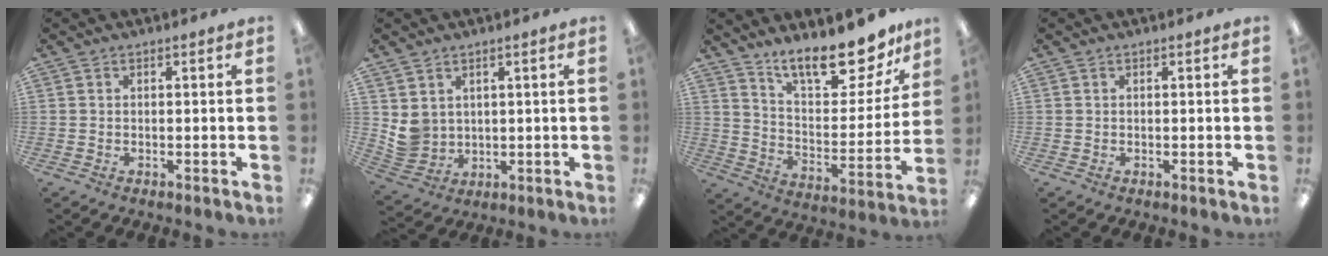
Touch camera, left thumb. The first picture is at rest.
{"total": 5.3, "force": [2.5, 4.5, 0.9], "torque": [-0.026, -0.011, 0.053]}
{"total": 18.7, "force": [15.0, 6.0, 9.3], "torque": [-0.142, -0.103, 0.256]}
{"total": 0.0}